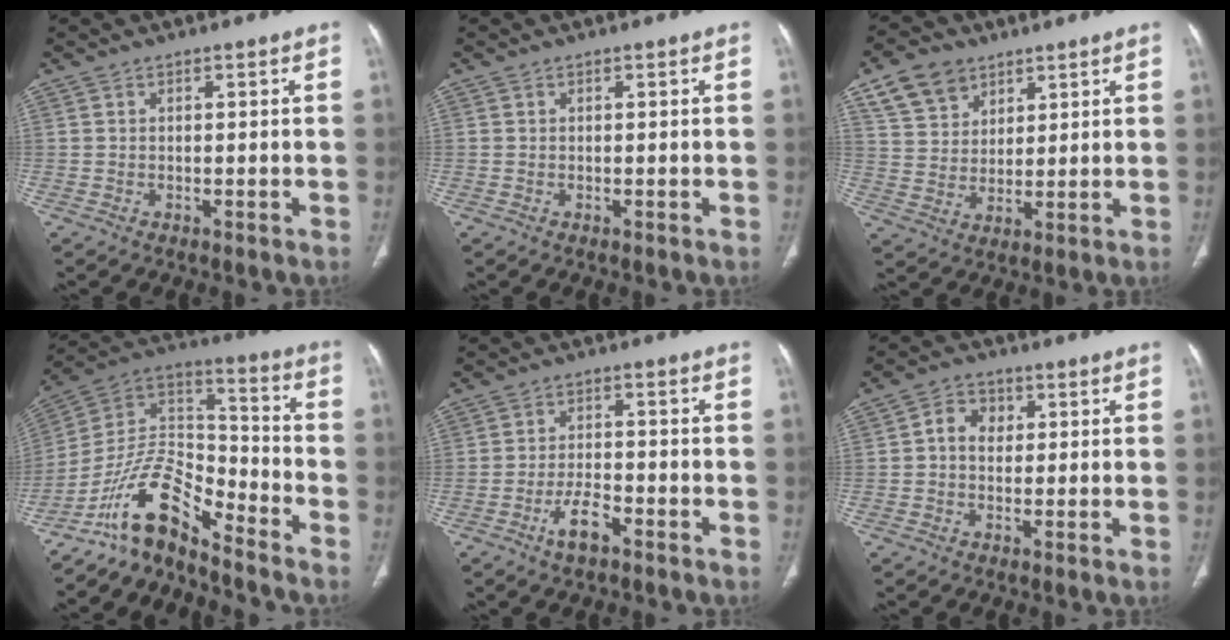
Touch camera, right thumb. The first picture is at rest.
{"total": 0.0}
{"total": 9.4, "force": [5.7, 6.6, 3.6], "torque": [-0.045, -0.020, 0.112]}
{"total": 13.1, "force": [-10.8, 4.1, 6.3], "torque": [-0.103, 0.109, -0.210]}
{"total": 5.2, "force": [-3.2, 1.9, 3.7], "torque": [-0.066, 0.019, -0.056]}
{"total": 4.8, "force": [0.7, 3.9, 2.7], "torque": [-0.027, 0.011, 0.005]}